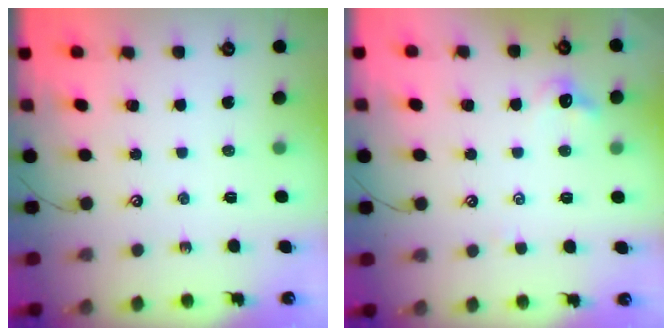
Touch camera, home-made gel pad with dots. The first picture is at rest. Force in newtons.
{"total": 2.7, "press": 2.6, "slide": 0.7}